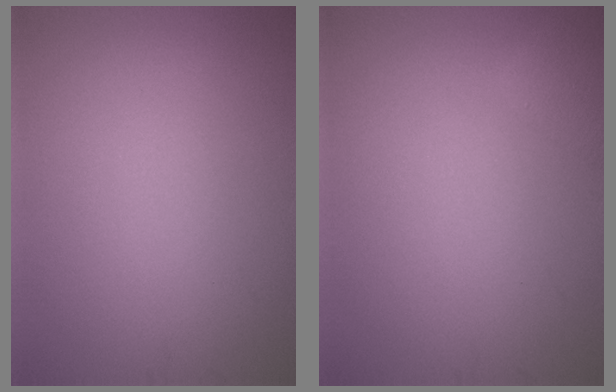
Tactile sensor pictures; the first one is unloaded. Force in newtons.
{"total": 1.9, "press": 1.9, "slide": 0.1}